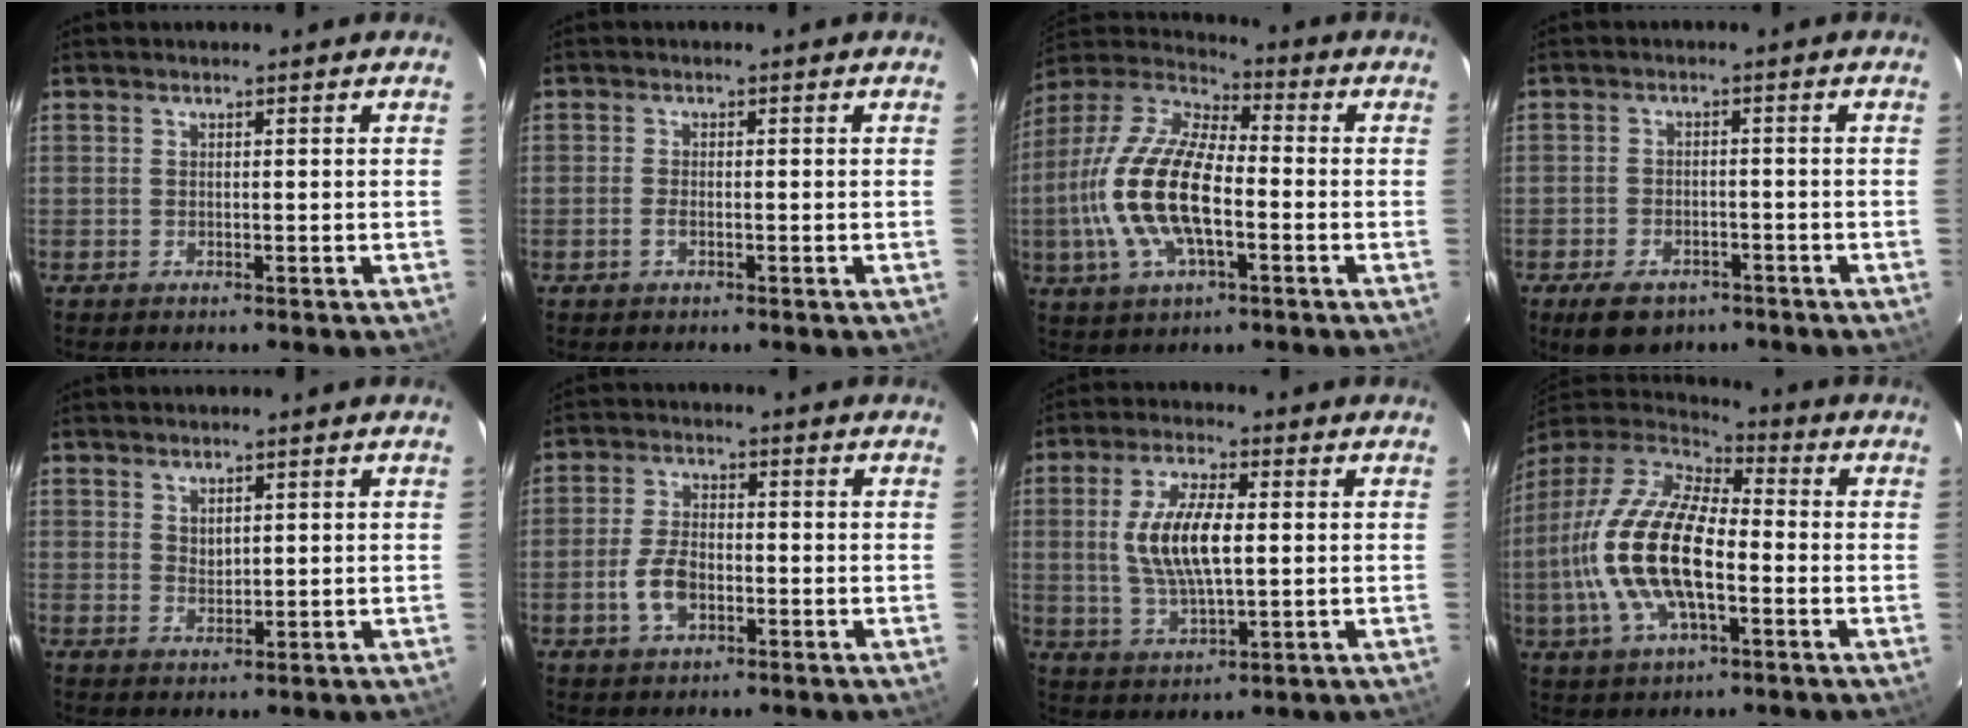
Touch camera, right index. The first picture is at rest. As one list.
[{"total": 1.2, "force": [-0.5, 0.5, 1.0], "torque": [-0.023, 0.000, -0.010]}, {"total": 18.5, "force": [-3.5, 7.8, 16.4], "torque": [-0.345, -0.001, -0.072]}, {"total": 8.2, "force": [-5.5, 4.7, 3.8], "torque": [-0.090, -0.004, -0.077]}, {"total": 2.0, "force": [1.2, 1.3, 1.0], "torque": [-0.013, 0.001, 0.023]}, {"total": 6.2, "force": [-2.0, 3.5, 4.6], "torque": [-0.101, 0.004, -0.034]}, {"total": 11.2, "force": [1.0, 4.5, 10.2], "torque": [-0.201, 0.003, 0.023]}, {"total": 20.5, "force": [-3.7, 9.0, 18.1], "torque": [-0.378, -0.006, -0.076]}]